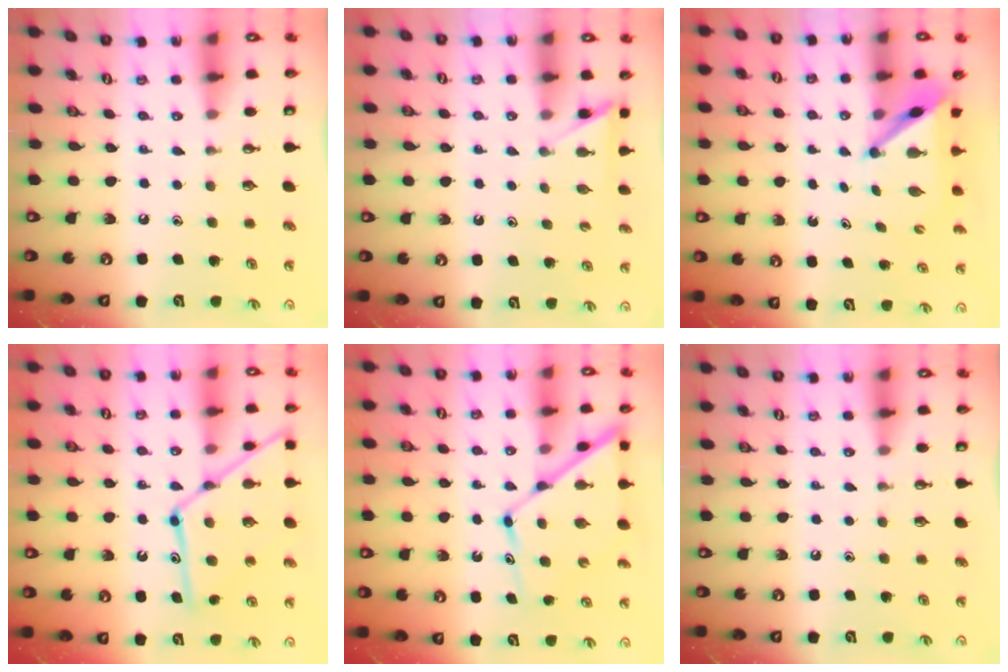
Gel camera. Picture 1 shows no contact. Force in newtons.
{"total": 3.6, "press": 3.6, "slide": 0.4}
{"total": 4.9, "press": 4.9, "slide": 0.4}
{"total": 15.9, "press": 15.9, "slide": 1.1}
{"total": 13.4, "press": 13.3, "slide": 1.2}
{"total": 0.0}